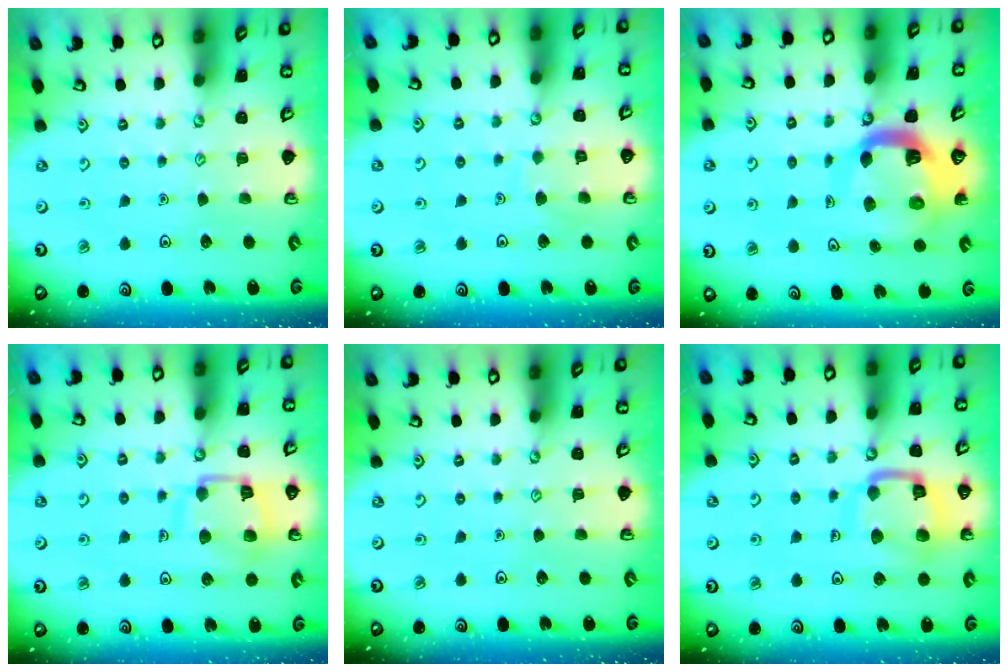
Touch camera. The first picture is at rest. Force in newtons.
{"total": 5.2, "press": 5.1, "slide": 0.6}
{"total": 10.7, "press": 10.6, "slide": 1.3}
{"total": 13.1, "press": 13.0, "slide": 1.5}
{"total": 0.0}
{"total": 13.8, "press": 13.7, "slide": 1.3}